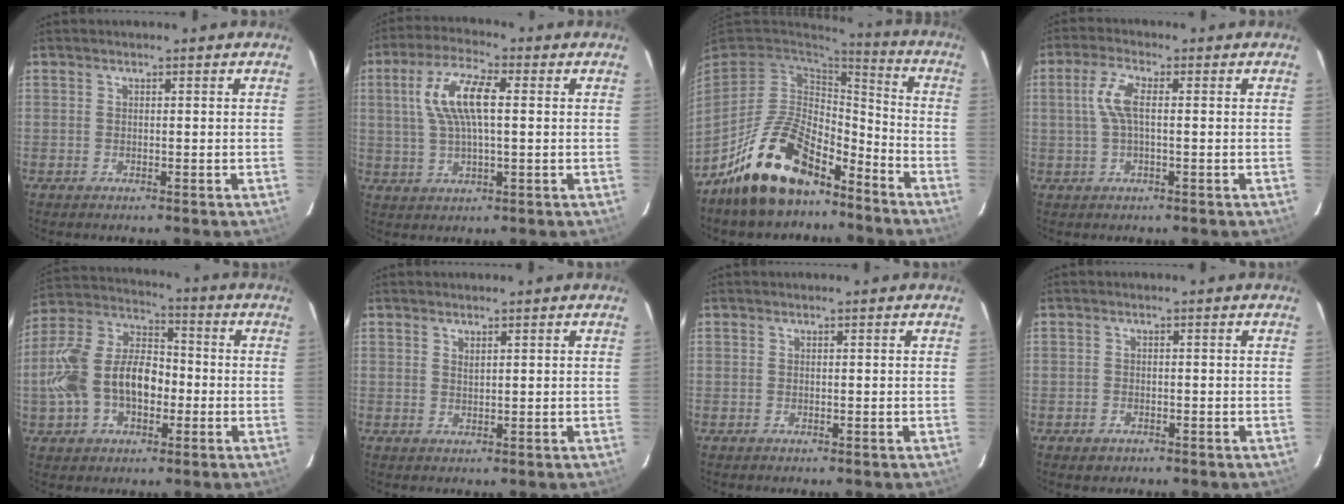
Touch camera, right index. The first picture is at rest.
{"total": 10.2, "force": [1.8, 3.5, 9.4], "torque": [-0.189, 0.016, 0.037]}
{"total": 17.6, "force": [-12.1, 8.1, 9.9], "torque": [-0.206, 0.011, -0.203]}
{"total": 5.3, "force": [0.4, 1.6, 5.0], "torque": [-0.104, 0.009, 0.011]}
{"total": 16.8, "force": [-3.3, 10.8, 12.4], "torque": [-0.271, 0.022, -0.058]}
{"total": 1.0, "force": [0.7, 0.3, 0.6], "torque": [-0.010, 0.001, 0.013]}
{"total": 0.0}
{"total": 1.8, "force": [-1.2, 1.3, 0.4], "torque": [-0.010, -0.001, -0.015]}